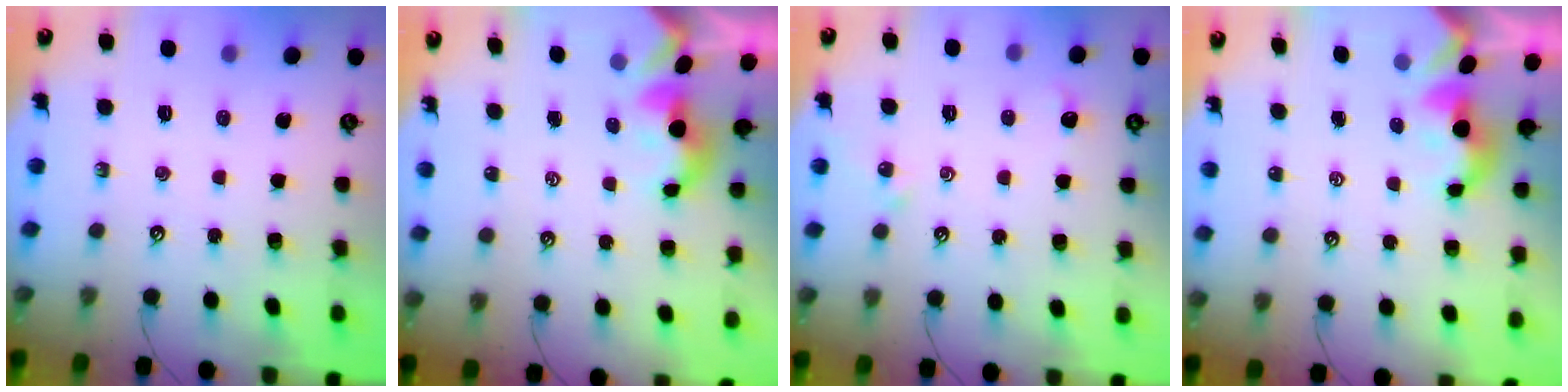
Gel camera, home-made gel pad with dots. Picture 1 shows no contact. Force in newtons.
{"total": 1.5, "press": 1.5, "slide": 0.2}
{"total": 2.0, "press": 1.9, "slide": 0.5}
{"total": 1.6, "press": 1.5, "slide": 0.3}